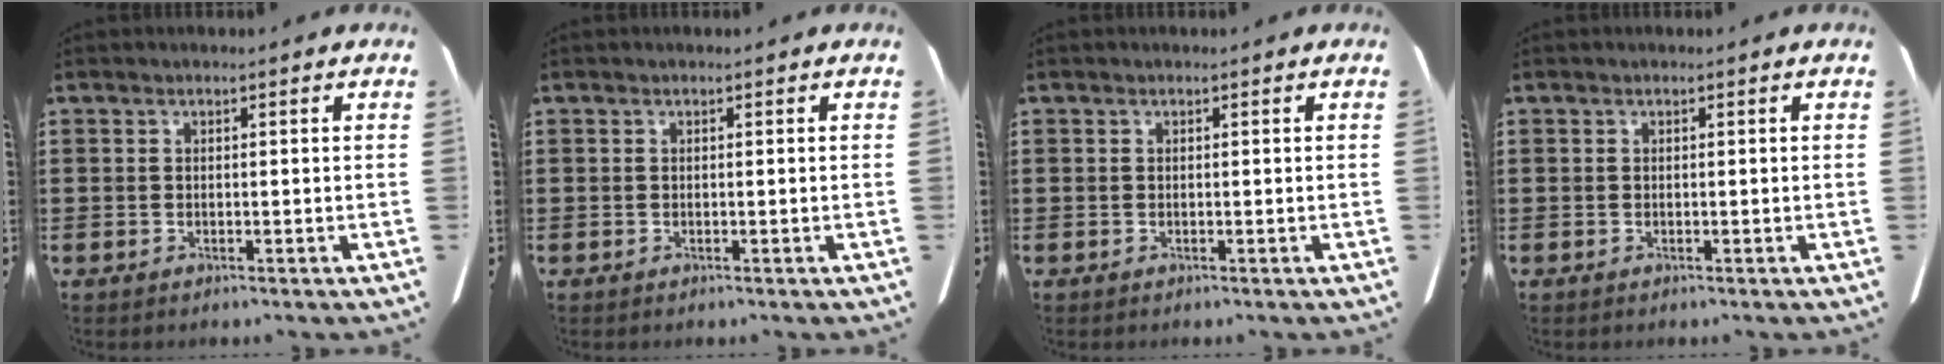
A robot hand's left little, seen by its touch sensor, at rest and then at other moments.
{"total": 0.0}
{"total": 0.0}
{"total": 0.0}